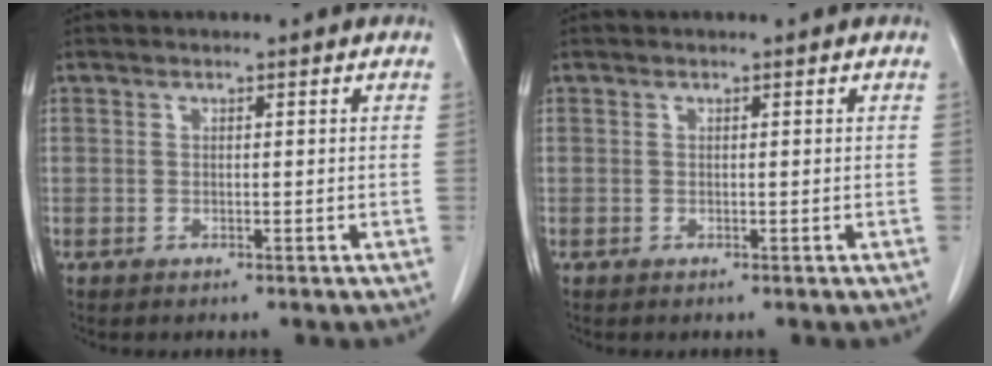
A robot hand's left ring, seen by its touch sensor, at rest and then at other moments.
{"total": 0.0}